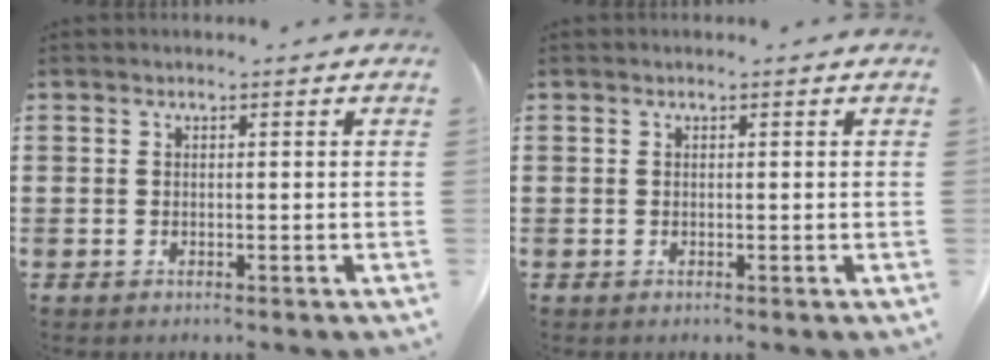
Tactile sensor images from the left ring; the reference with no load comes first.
{"total": 0.0}